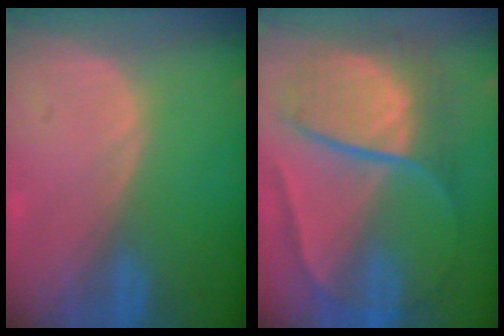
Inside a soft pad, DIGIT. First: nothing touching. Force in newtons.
{"total": 10.8, "press": 10.8, "slide": 1.1}